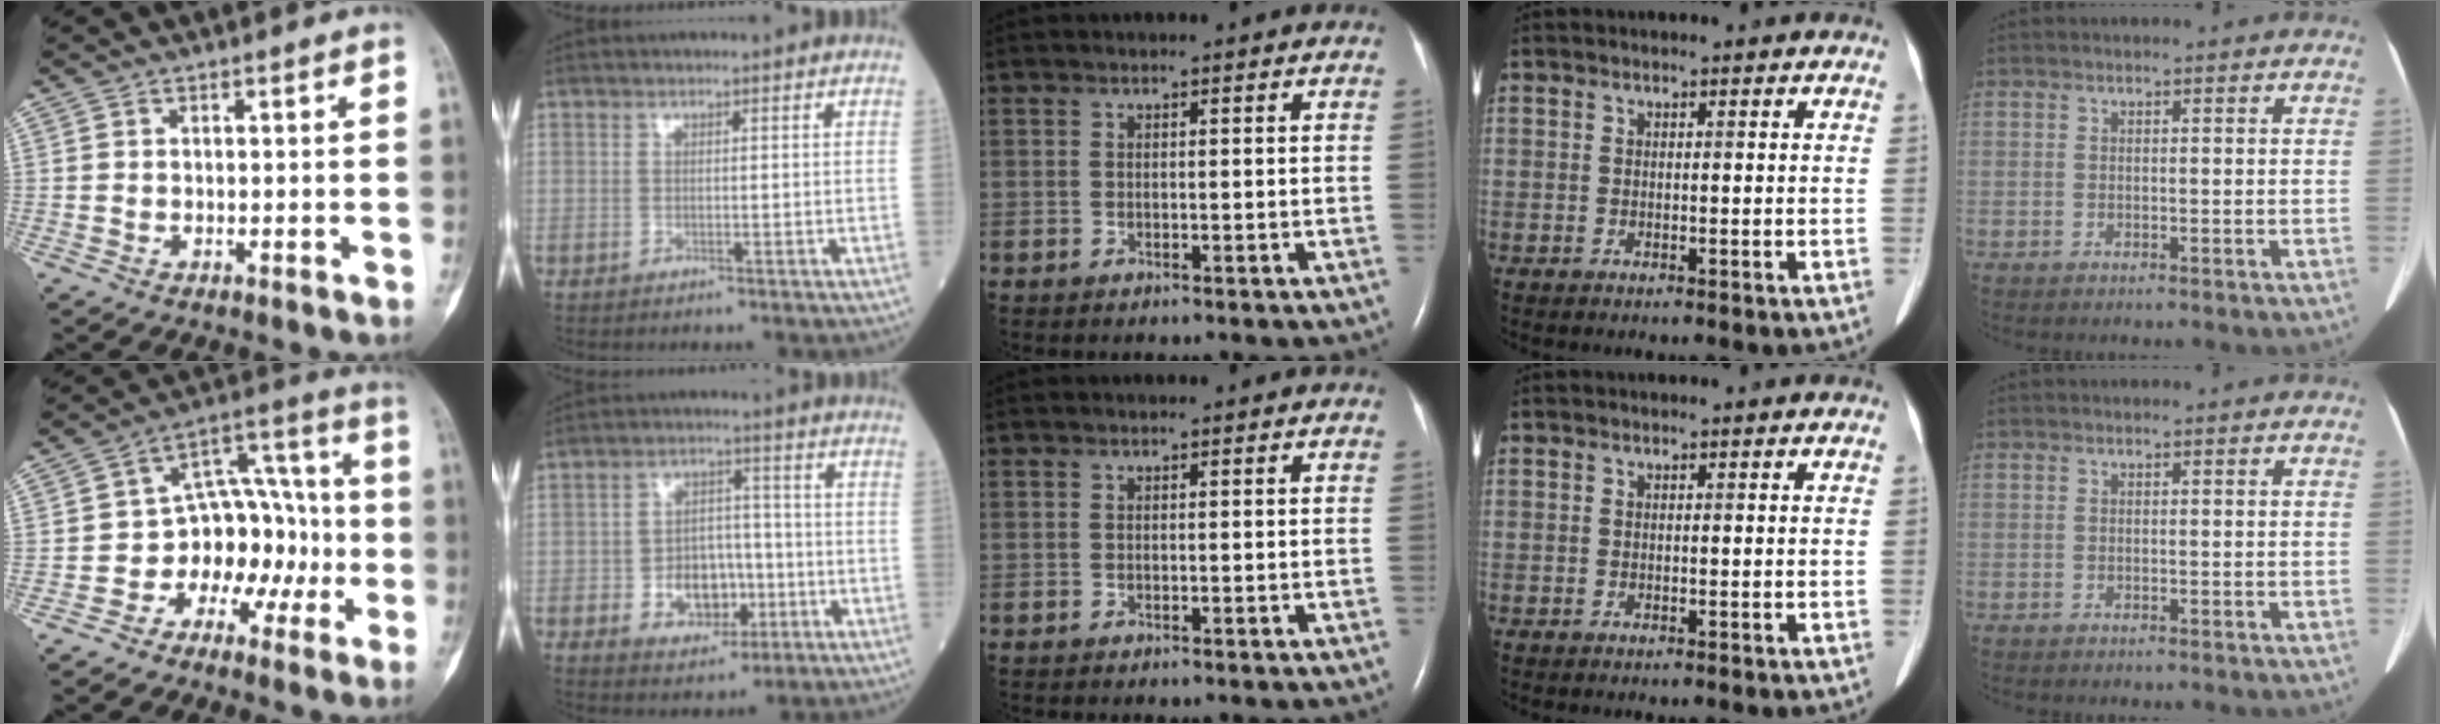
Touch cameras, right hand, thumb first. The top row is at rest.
{"thumb": {"total": 12.2, "force": [-3.4, 9.0, 7.5], "torque": [-0.052, 0.060, -0.061]}, "index": {"total": 7.9, "force": [-2.1, 5.4, 5.3], "torque": [-0.089, 0.014, -0.027]}}